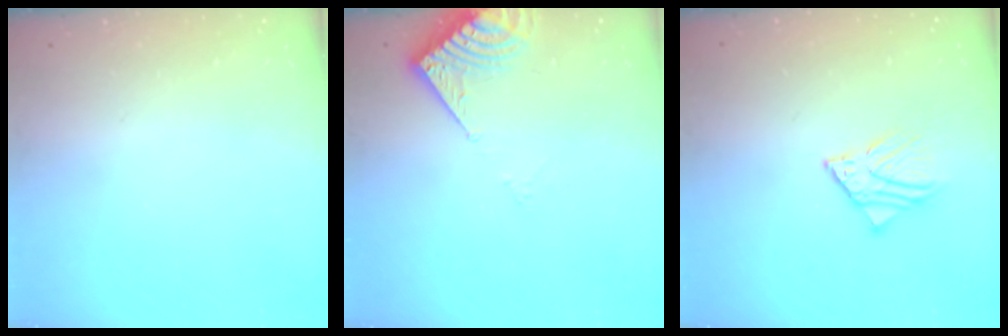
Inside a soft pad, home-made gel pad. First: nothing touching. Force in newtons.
{"total": 7.6, "press": 7.5, "slide": 0.8}
{"total": 5.5, "press": 5.5, "slide": 0.6}